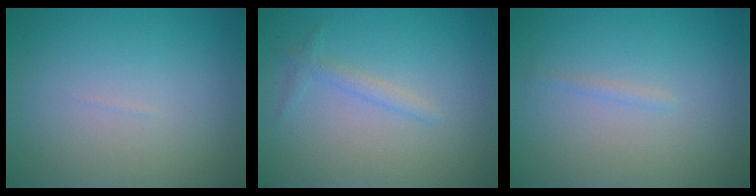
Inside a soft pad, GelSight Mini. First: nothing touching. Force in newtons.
{"total": 1.3, "press": 1.3, "slide": 0.0}
{"total": 0.6, "press": 0.6, "slide": 0.0}